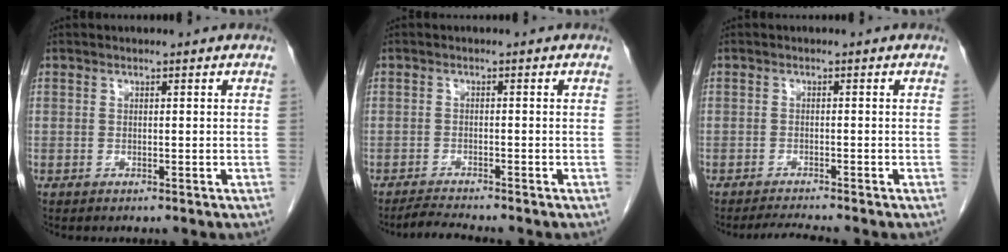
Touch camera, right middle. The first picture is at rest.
{"total": 2.8, "force": [-2.6, -0.7, 0.6], "torque": [-0.019, -0.016, -0.049]}
{"total": 2.6, "force": [-2.4, -0.8, 0.5], "torque": [-0.016, -0.014, -0.042]}